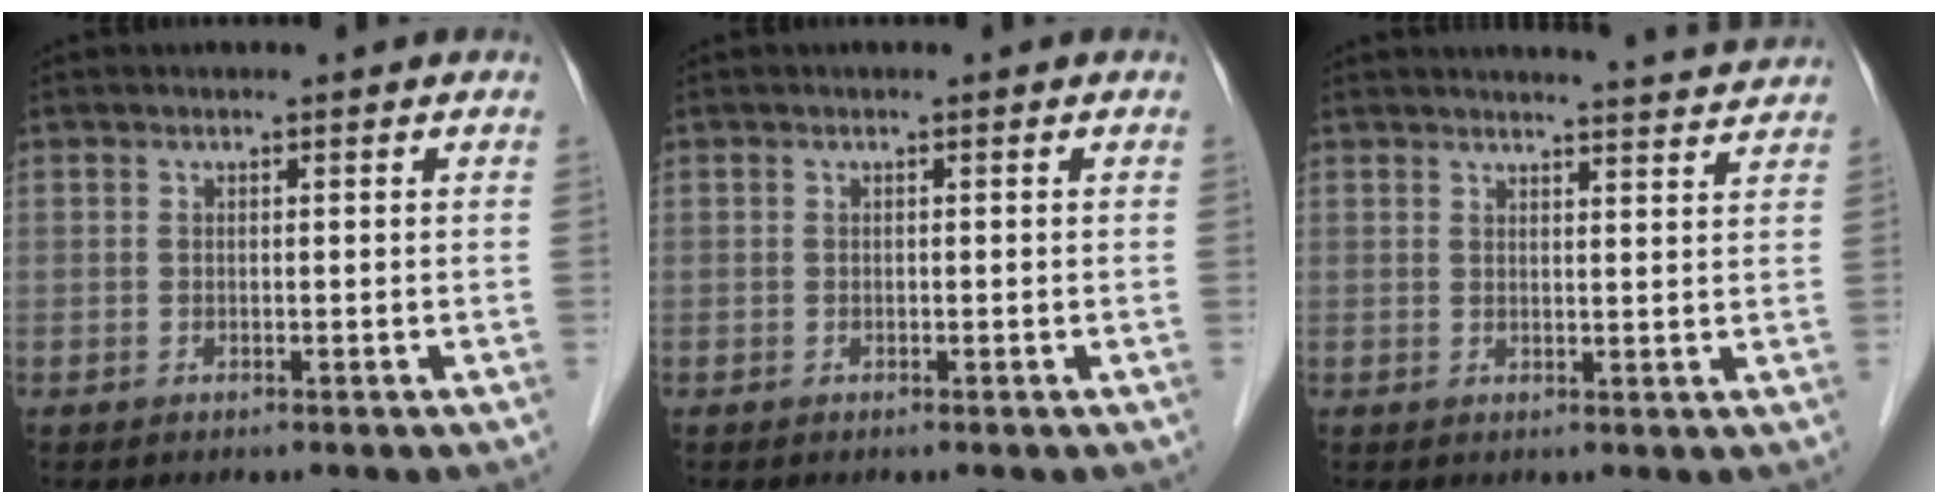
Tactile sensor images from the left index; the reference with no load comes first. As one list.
[{"total": 0.0}, {"total": 9.0, "force": [8.8, -0.5, 1.7], "torque": [-0.024, -0.008, 0.092]}]